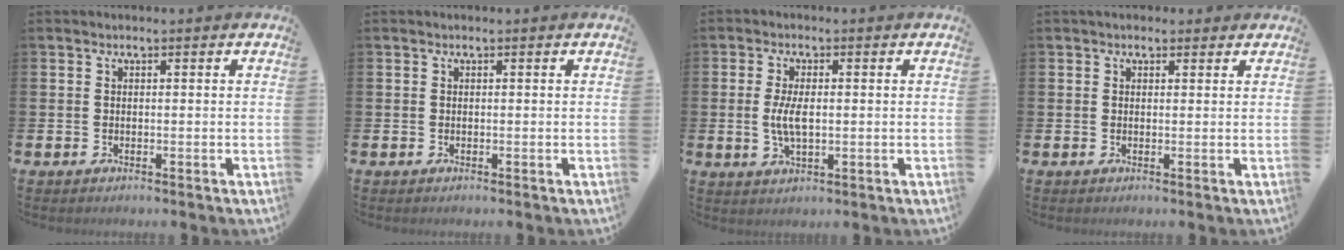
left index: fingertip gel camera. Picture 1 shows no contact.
{"total": 0.0}
{"total": 4.7, "force": [0.1, 1.9, 4.2], "torque": [-0.087, 0.002, -0.002]}
{"total": 1.3, "force": [1.0, 0.8, 0.3], "torque": [0.005, 0.005, 0.016]}